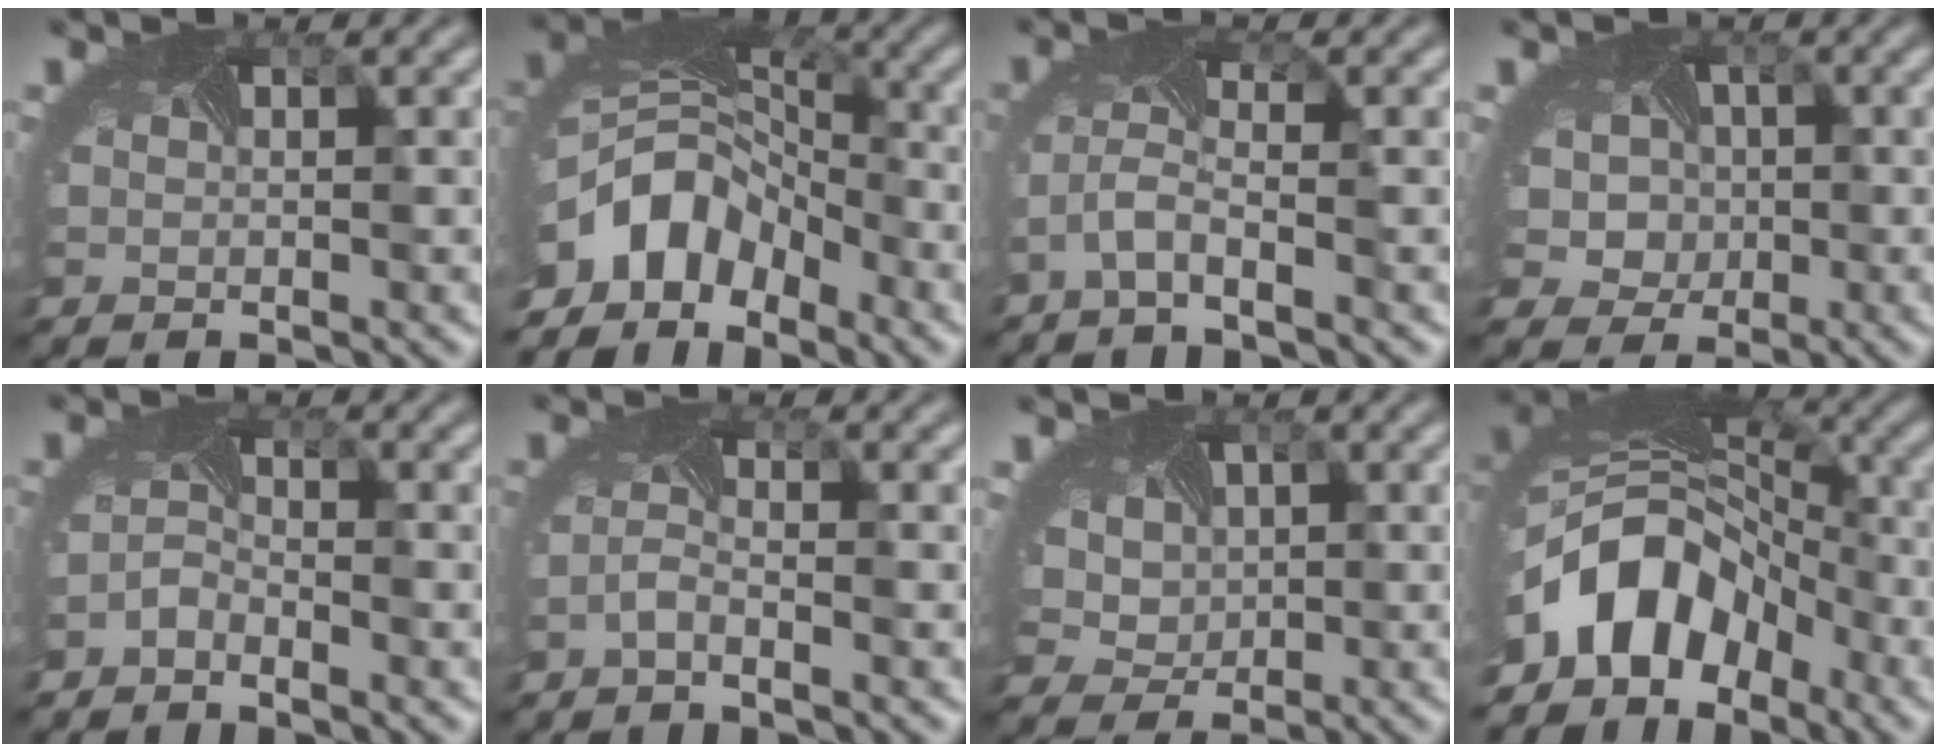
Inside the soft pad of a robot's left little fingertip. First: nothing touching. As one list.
[{"total": 7.0, "force": [-4.3, 4.5, 3.1], "torque": [-0.057, -0.011, -0.085]}, {"total": 2.8, "force": [-1.9, 0.2, 2.1], "torque": [-0.057, -0.003, -0.047]}, {"total": 5.7, "force": [0.1, 5.1, 2.6], "torque": [-0.035, 0.008, -0.022]}, {"total": 1.5, "force": [-1.5, 0.3, 0.2], "torque": [-0.013, 0.002, -0.033]}, {"total": 1.3, "force": [-1.1, -0.1, 0.6], "torque": [-0.021, -0.002, -0.027]}, {"total": 4.4, "force": [1.4, 3.5, 2.3], "torque": [-0.051, 0.018, 0.025]}, {"total": 9.3, "force": [-4.9, 6.3, 4.9], "torque": [-0.091, -0.007, -0.097]}]